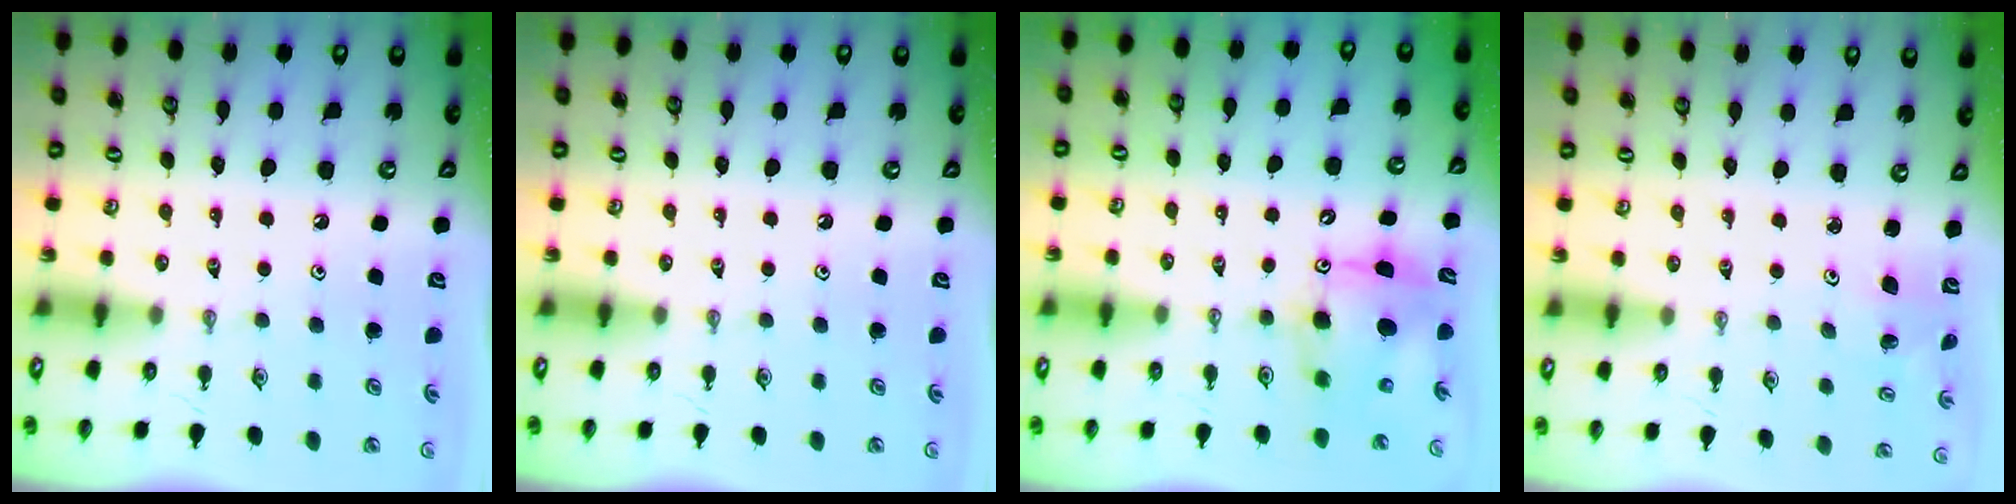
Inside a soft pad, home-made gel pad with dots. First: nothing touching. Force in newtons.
{"total": 0.0}
{"total": 8.5, "press": 8.5, "slide": 0.9}
{"total": 1.3, "press": 1.3, "slide": 0.1}